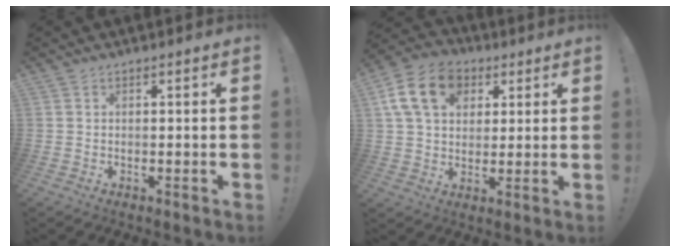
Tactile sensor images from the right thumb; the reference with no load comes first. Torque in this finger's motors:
{"motor_torque": [0.63, 1.14, 1.36, 0.23, 0.09]}